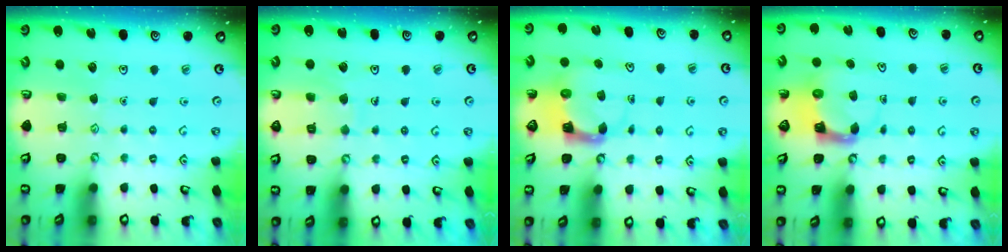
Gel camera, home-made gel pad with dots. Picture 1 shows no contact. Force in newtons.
{"total": 5.9, "press": 5.9, "slide": 0.2}
{"total": 3.7, "press": 3.6, "slide": 0.5}
{"total": 3.8, "press": 3.7, "slide": 0.6}